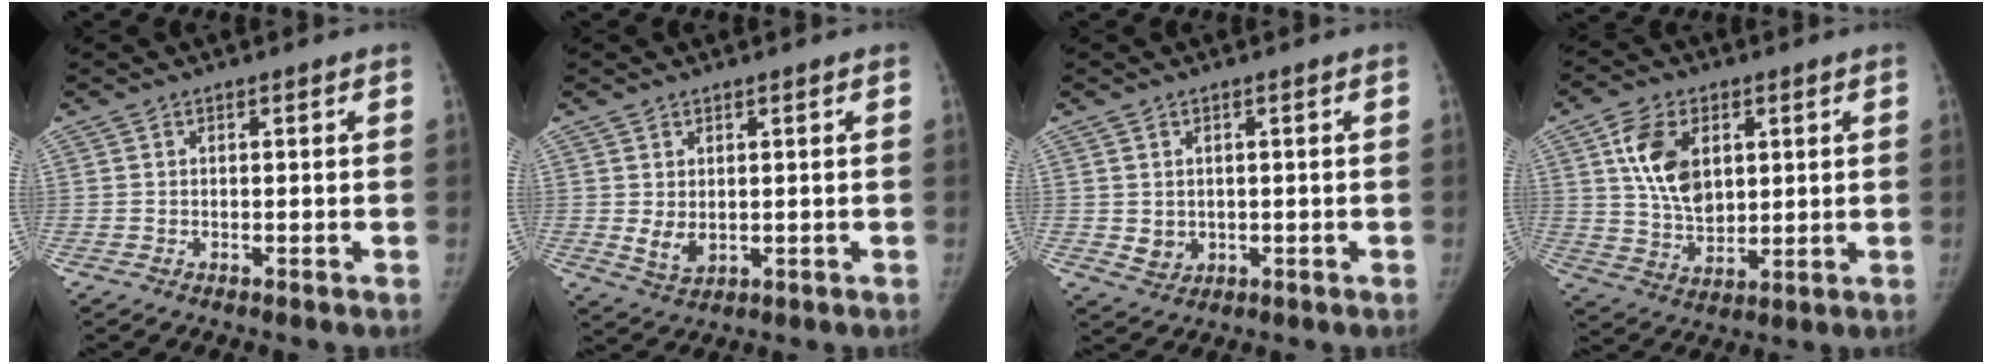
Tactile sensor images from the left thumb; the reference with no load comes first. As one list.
[{"total": 4.0, "force": [0.2, 2.8, 2.9], "torque": [-0.046, -0.006, 0.014]}, {"total": 3.5, "force": [0.0, 3.1, 1.6], "torque": [-0.014, 0.001, 0.012]}, {"total": 12.2, "force": [3.6, 8.2, 8.4], "torque": [-0.123, -0.017, 0.071]}]